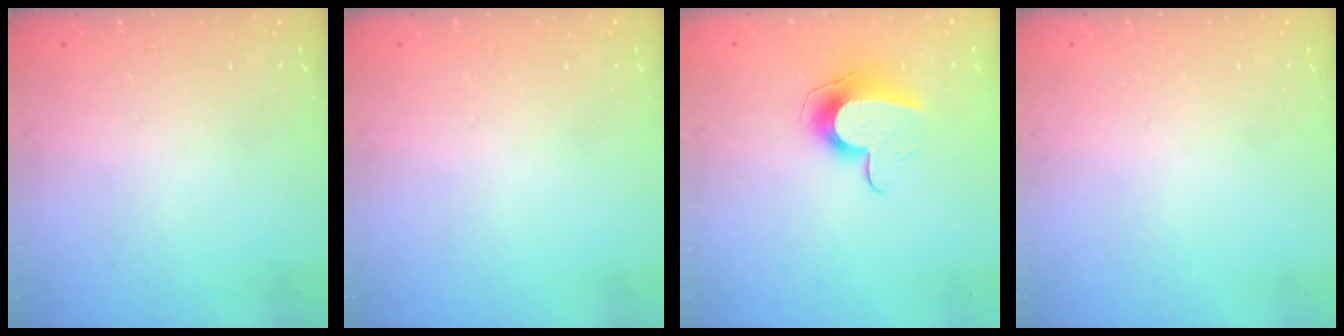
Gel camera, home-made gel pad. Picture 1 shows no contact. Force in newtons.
{"total": 0.0}
{"total": 9.9, "press": 9.9, "slide": 0.4}
{"total": 0.0}